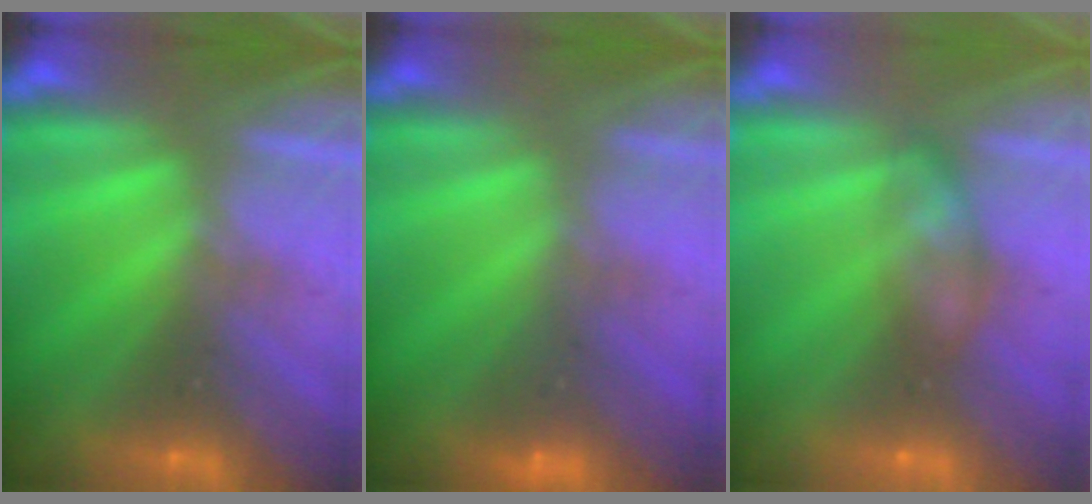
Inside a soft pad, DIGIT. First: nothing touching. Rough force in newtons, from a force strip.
{"total": 3.0}
{"total": 2.3}